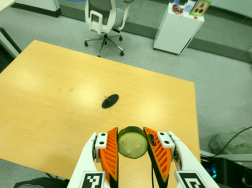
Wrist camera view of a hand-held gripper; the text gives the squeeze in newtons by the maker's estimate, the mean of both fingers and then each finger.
{"total": 9.2, "left": 8.2, "right": 10.1}